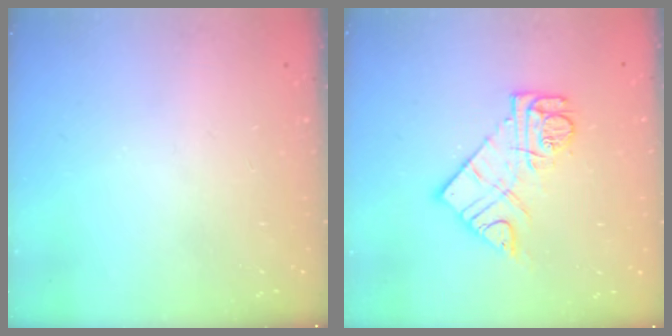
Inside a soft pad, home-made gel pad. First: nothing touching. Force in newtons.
{"total": 12.0, "press": 11.9, "slide": 1.1}